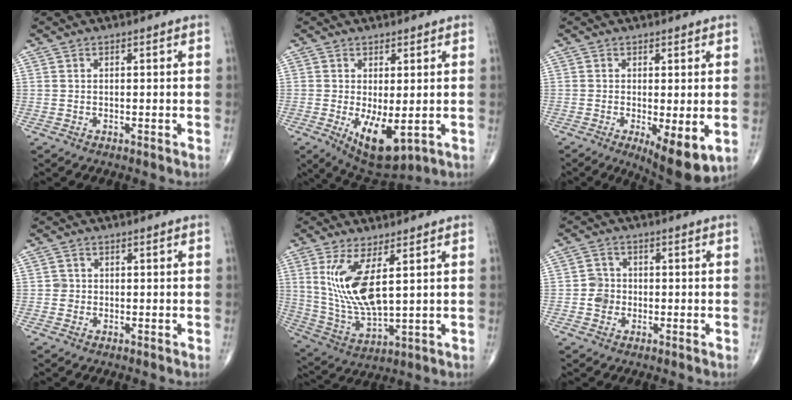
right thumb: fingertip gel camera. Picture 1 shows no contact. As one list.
[{"total": 8.7, "force": [-1.7, 3.7, 7.7], "torque": [-0.119, -0.021, -0.012]}, {"total": 8.5, "force": [-2.1, 2.8, 7.8], "torque": [-0.111, -0.021, -0.027]}, {"total": 1.4, "force": [-0.2, 1.4, 0.1], "torque": [0.007, 0.006, -0.005]}, {"total": 12.6, "force": [3.5, 4.4, 11.3], "torque": [-0.237, -0.031, 0.086]}, {"total": 3.6, "force": [-0.8, 3.3, 1.2], "torque": [-0.004, 0.008, -0.020]}]